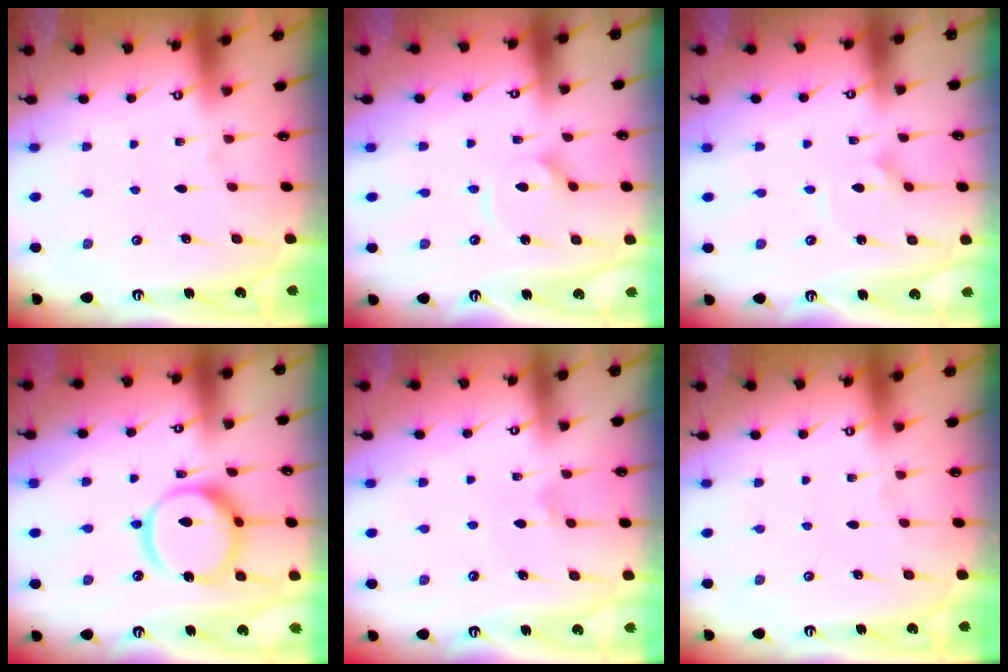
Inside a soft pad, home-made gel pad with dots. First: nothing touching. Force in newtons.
{"total": 5.4, "press": 5.3, "slide": 0.5}
{"total": 2.8, "press": 2.8, "slide": 0.2}
{"total": 16.4, "press": 16.3, "slide": 1.8}
{"total": 3.7, "press": 3.7, "slide": 0.6}
{"total": 0.0}